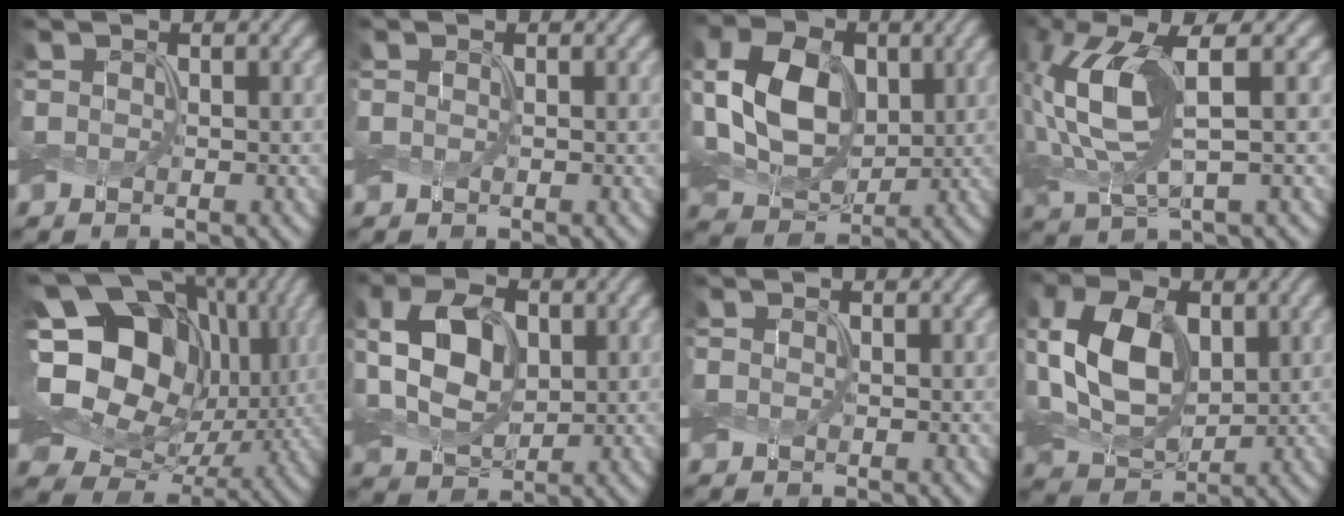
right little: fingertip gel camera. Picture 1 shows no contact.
{"total": 0.0}
{"total": 8.4, "force": [0.1, 6.0, 5.8], "torque": [-0.140, 0.000, -0.002]}
{"total": 8.1, "force": [0.6, 3.1, 7.4], "torque": [-0.185, -0.001, 0.016]}
{"total": 17.5, "force": [1.1, 14.2, 10.1], "torque": [-0.198, 0.013, 0.020]}
{"total": 7.0, "force": [0.0, 4.7, 5.2], "torque": [-0.121, 0.007, -0.004]}
{"total": 0.0}
{"total": 9.0, "force": [0.5, 6.0, 6.7], "torque": [-0.170, 0.003, 0.007]}